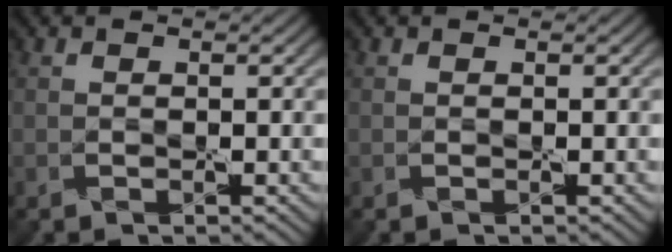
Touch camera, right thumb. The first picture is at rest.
{"total": 0.0}